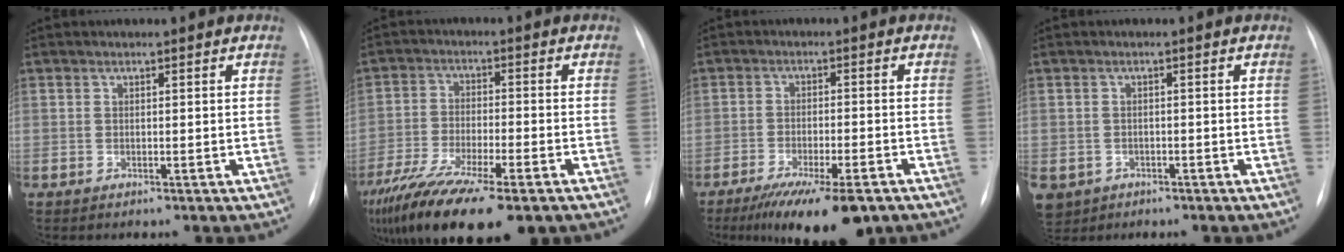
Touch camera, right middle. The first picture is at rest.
{"total": 17.9, "force": [-12.8, 3.8, 11.9], "torque": [-0.217, -0.039, -0.210]}
{"total": 12.6, "force": [-8.9, 2.8, 8.5], "torque": [-0.123, -0.022, -0.134]}
{"total": 6.7, "force": [-3.4, 5.5, 1.9], "torque": [-0.052, 0.002, -0.048]}